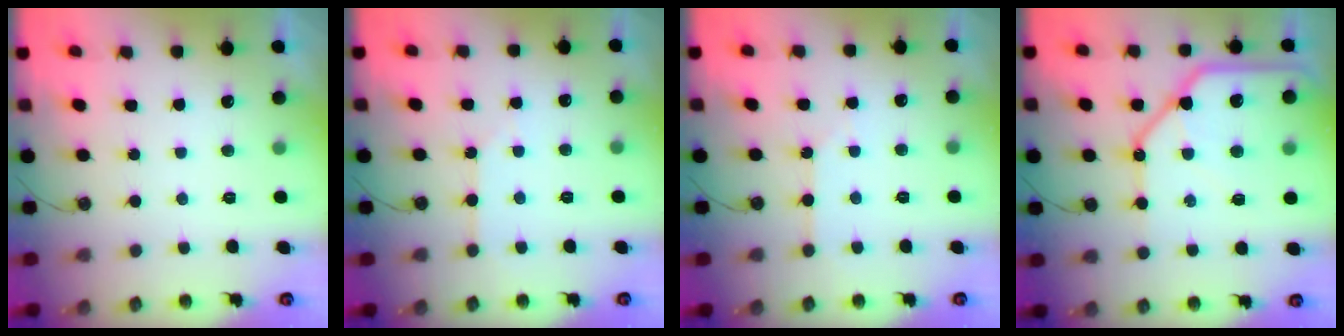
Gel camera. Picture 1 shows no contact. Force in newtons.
{"total": 2.5, "press": 2.4, "slide": 0.4}
{"total": 2.5, "press": 2.4, "slide": 0.4}
{"total": 19.0, "press": 18.9, "slide": 2.0}